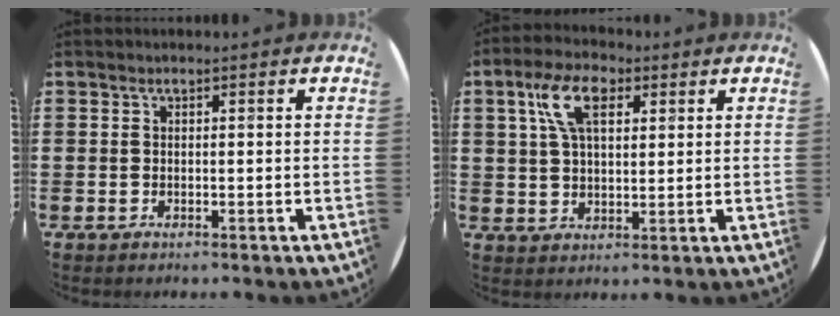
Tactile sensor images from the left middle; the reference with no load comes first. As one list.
[{"total": 7.5, "force": [3.6, 3.8, 5.3], "torque": [-0.119, 0.018, 0.065]}]